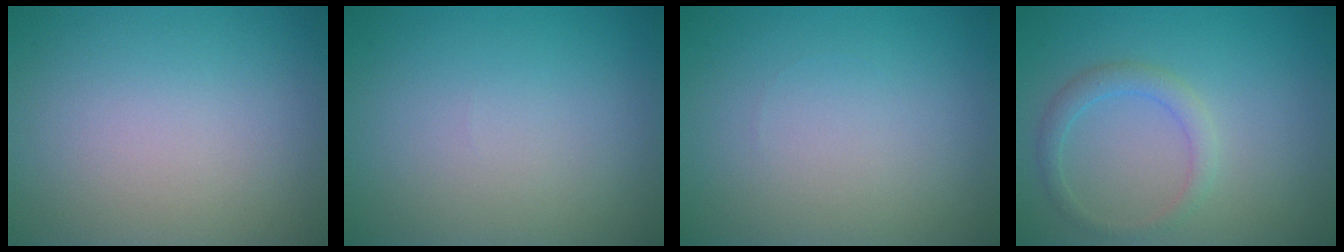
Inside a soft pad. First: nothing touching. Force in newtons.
{"total": 0.0}
{"total": 0.0}
{"total": 2.0, "press": 2.0, "slide": 0.1}